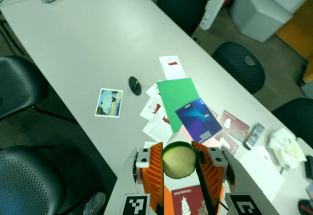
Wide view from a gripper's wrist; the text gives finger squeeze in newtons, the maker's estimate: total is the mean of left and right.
{"total": 13.9, "left": 14.2, "right": 13.6}